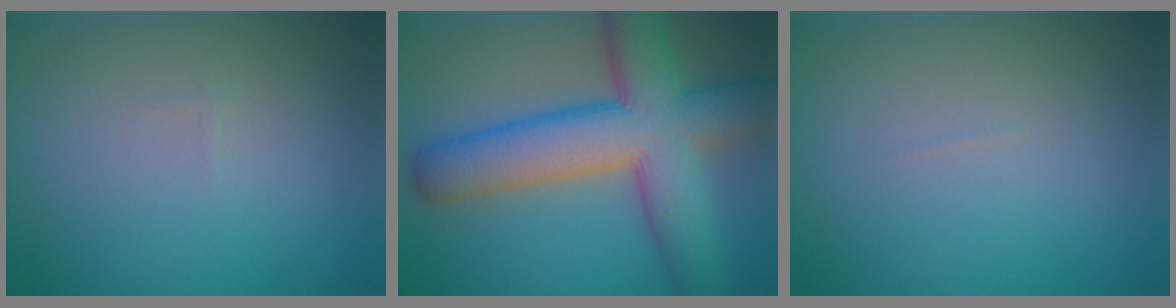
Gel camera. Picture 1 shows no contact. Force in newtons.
{"total": 11.8, "press": 11.8, "slide": 0.4}
{"total": 0.0}